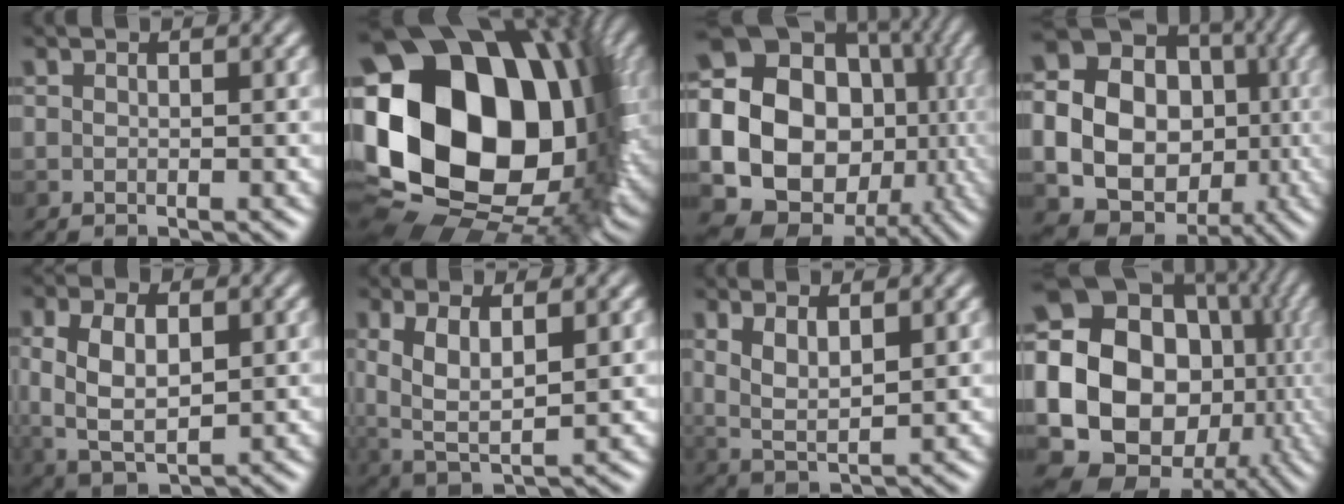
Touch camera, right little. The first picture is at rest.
{"total": 21.1, "force": [1.8, 14.7, 15.0], "torque": [-0.301, -0.007, 0.055]}
{"total": 23.7, "force": [-1.9, 21.0, 10.9], "torque": [-0.200, 0.000, -0.066]}
{"total": 22.8, "force": [-1.8, 21.2, 8.2], "torque": [-0.179, 0.009, -0.070]}
{"total": 5.7, "force": [0.4, 3.3, 4.7], "torque": [-0.095, 0.001, 0.008]}
{"total": 5.2, "force": [1.0, 2.0, 4.7], "torque": [-0.098, -0.004, 0.020]}
{"total": 3.5, "force": [1.1, 1.3, 3.1], "torque": [-0.068, -0.003, 0.024]}
{"total": 20.8, "force": [-1.4, 17.7, 10.9], "torque": [-0.179, -0.029, -0.042]}